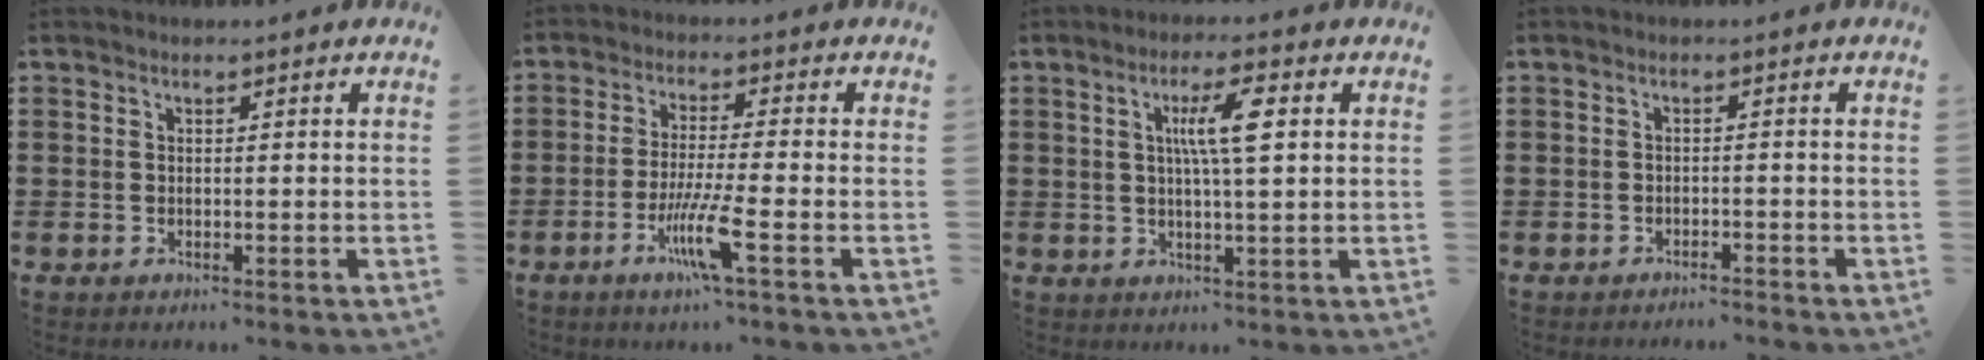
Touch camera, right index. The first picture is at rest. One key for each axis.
{"total": 7.3, "fx": -3.4, "fy": 0.1, "fz": 6.5, "tx": -0.132, "ty": -0.016, "tz": -0.064}
{"total": 6.3, "fx": 1.4, "fy": 0.9, "fz": 6.1, "tx": -0.119, "ty": 0.007, "tz": 0.019}
{"total": 1.3, "fx": -1.3, "fy": 0.0, "fz": 0.1, "tx": -0.007, "ty": 0.001, "tz": -0.028}